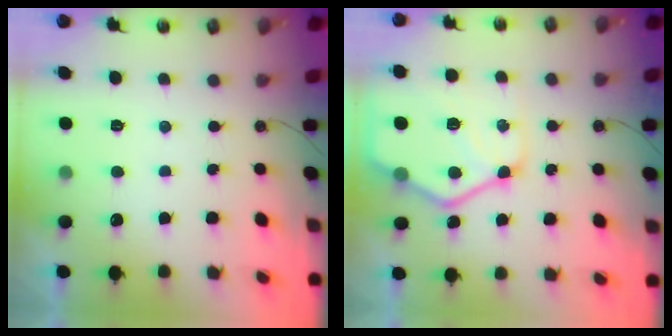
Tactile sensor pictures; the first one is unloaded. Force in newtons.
{"total": 16.5, "press": 16.4, "slide": 1.8}